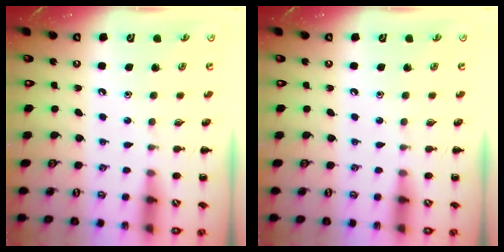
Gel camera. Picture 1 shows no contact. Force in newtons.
{"total": 0.0}